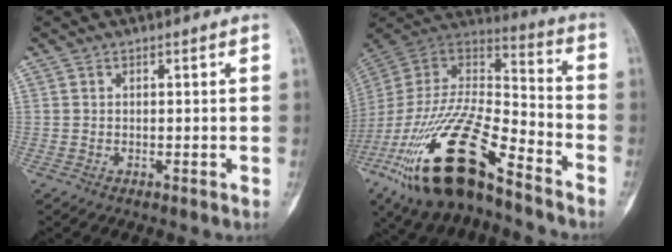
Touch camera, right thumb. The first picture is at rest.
{"total": 26.7, "force": [-15.6, 8.8, 19.8], "torque": [-0.427, 0.035, -0.281]}